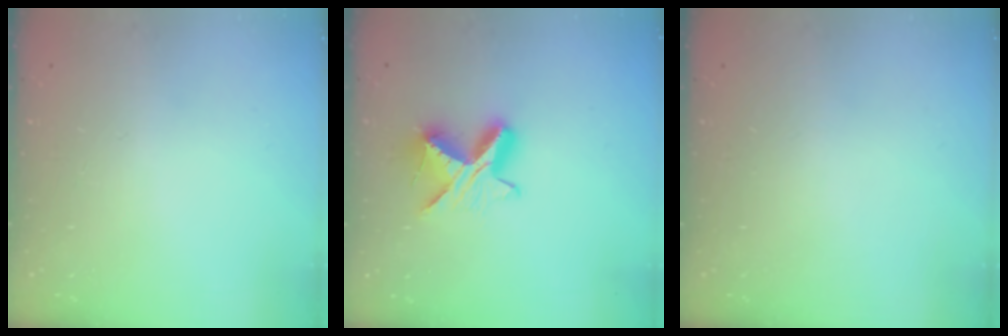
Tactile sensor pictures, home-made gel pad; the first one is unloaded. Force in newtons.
{"total": 9.1, "press": 9.1, "slide": 0.5}
{"total": 0.0}